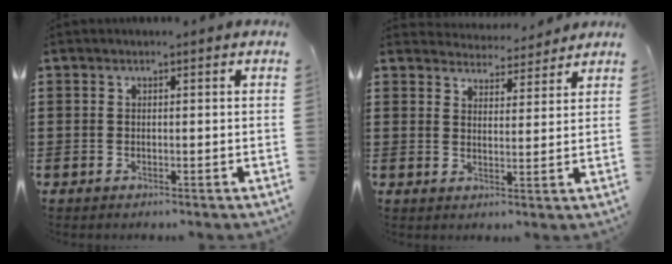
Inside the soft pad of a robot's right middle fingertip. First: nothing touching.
{"total": 4.0, "force": [3.9, 0.6, -0.4], "torque": [0.002, -0.025, 0.070]}